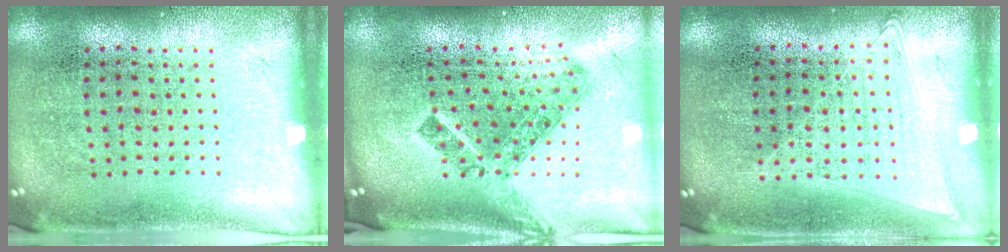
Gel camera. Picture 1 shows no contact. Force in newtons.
{"total": 1.7, "press": 1.2, "slide": 1.1}
{"total": 1.0, "press": 1.0, "slide": 0.4}